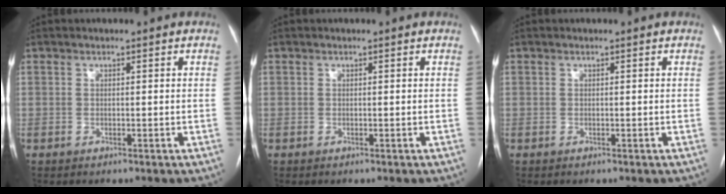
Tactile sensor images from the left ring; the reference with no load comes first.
{"total": 0.0}
{"total": 0.0}